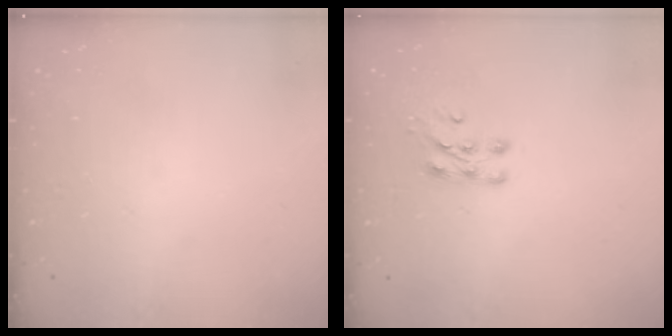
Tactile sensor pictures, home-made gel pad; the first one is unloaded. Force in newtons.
{"total": 7.1, "press": 7.0, "slide": 0.9}